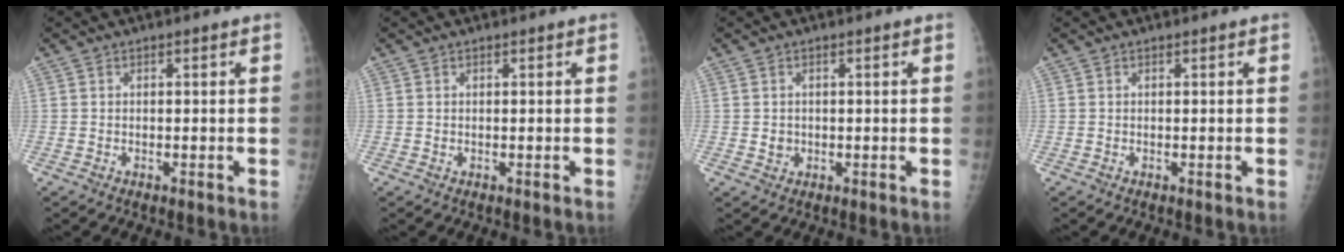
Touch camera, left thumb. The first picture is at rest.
{"total": 0.0}
{"total": 1.6, "force": [0.1, 1.5, 0.6], "torque": [-0.005, 0.001, 0.006]}
{"total": 0.0}